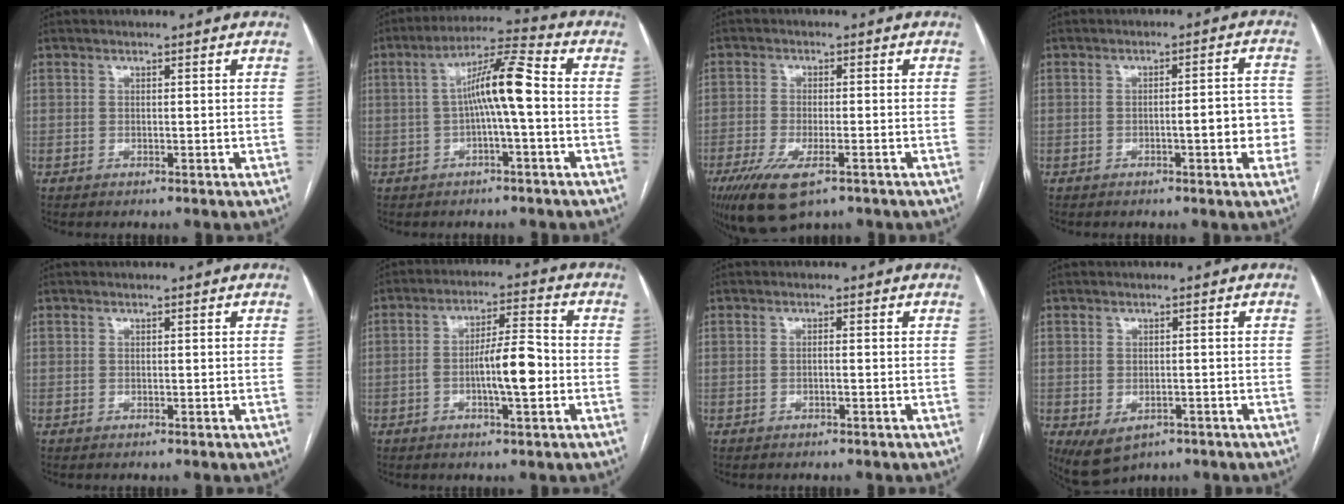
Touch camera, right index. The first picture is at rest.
{"total": 8.6, "force": [-0.4, 0.4, 8.6], "torque": [-0.152, 0.026, -0.010]}
{"total": 9.5, "force": [-5.6, 2.8, 7.1], "torque": [-0.130, -0.021, -0.092]}
{"total": 5.9, "force": [-1.6, 1.3, 5.6], "torque": [-0.068, 0.022, -0.017]}
{"total": 0.0}
{"total": 8.1, "force": [-1.8, 1.3, 7.8], "torque": [-0.137, 0.014, -0.030]}
{"total": 0.7, "force": [-0.1, 0.1, 0.7], "torque": [-0.010, 0.004, 0.000]}
{"total": 5.8, "force": [-2.9, 3.5, 3.6], "torque": [-0.065, -0.005, -0.034]}